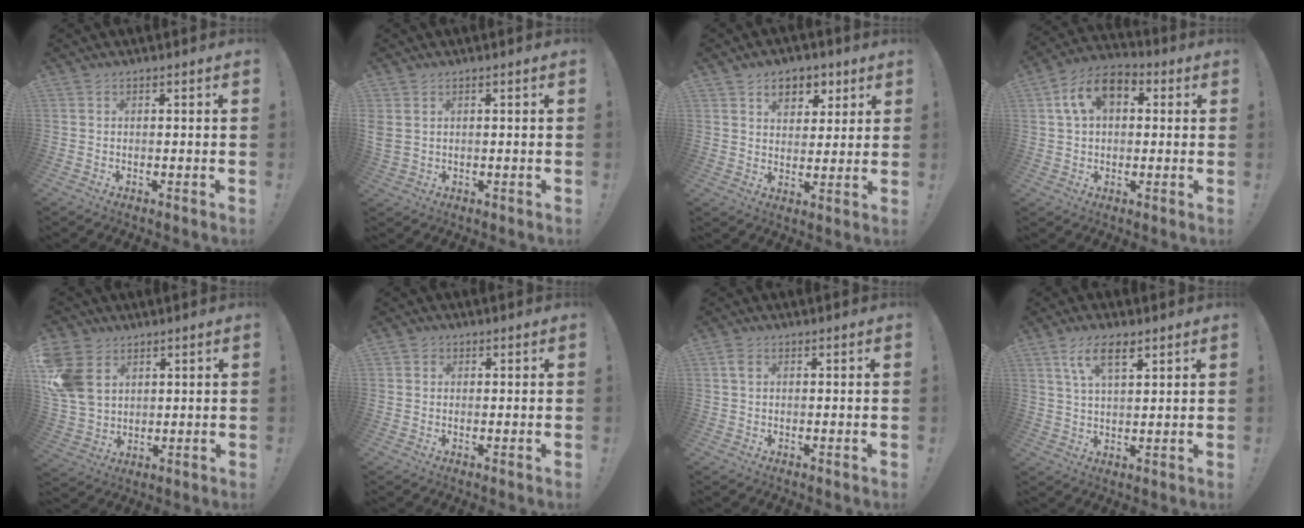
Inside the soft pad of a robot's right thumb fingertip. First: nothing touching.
{"total": 2.9, "force": [1.2, 1.9, 1.8], "torque": [-0.035, 0.005, 0.025]}
{"total": 8.1, "force": [4.3, 6.0, 3.3], "torque": [-0.036, -0.025, 0.080]}
{"total": 11.9, "force": [3.8, 8.0, 7.9], "torque": [-0.133, 0.011, 0.074]}
{"total": 12.5, "force": [4.4, 9.7, 6.4], "torque": [-0.136, -0.012, 0.091]}
{"total": 1.5, "force": [0.4, 1.4, 0.3], "torque": [0.000, 0.000, 0.006]}
{"total": 2.4, "force": [0.8, 1.4, 1.8], "torque": [-0.030, 0.001, 0.014]}
{"total": 8.2, "force": [4.4, 3.4, 6.1], "torque": [-0.105, -0.007, 0.080]}